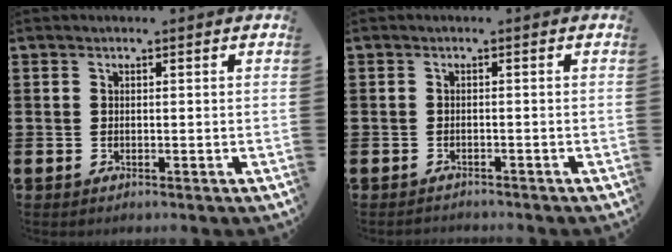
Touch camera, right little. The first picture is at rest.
{"total": 0.7, "force": [-0.7, 0.0, -0.1], "torque": [-0.001, 0.000, -0.016]}